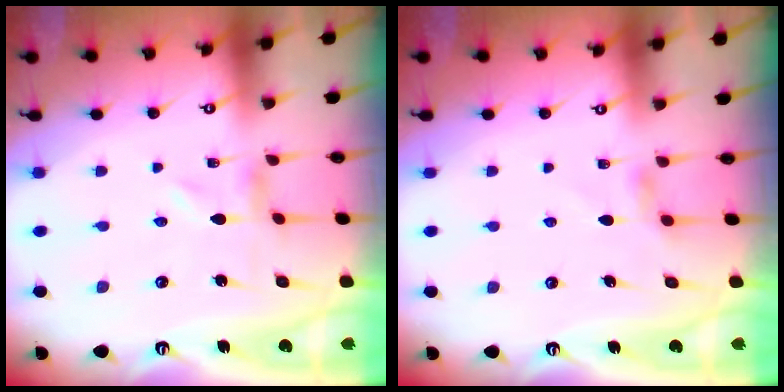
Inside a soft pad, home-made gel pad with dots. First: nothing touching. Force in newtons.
{"total": 2.4, "press": 2.4, "slide": 0.4}